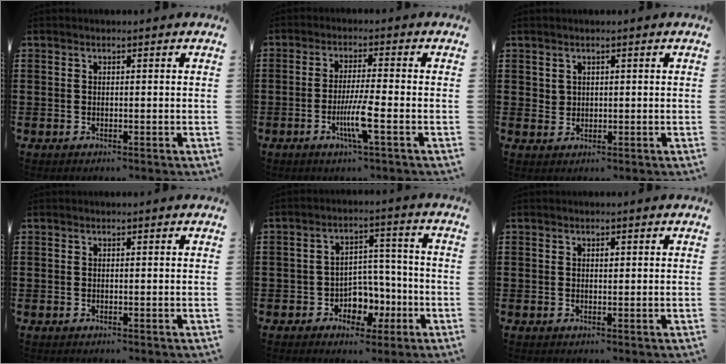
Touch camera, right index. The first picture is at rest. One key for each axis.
{"total": 6.2, "fx": -2.3, "fy": 0.1, "fz": 5.7, "tx": -0.115, "ty": -0.020, "tz": -0.044}
{"total": 1.4, "fx": 0.9, "fy": 1.1, "fz": 0.3, "tx": -0.008, "ty": 0.003, "tz": 0.018}
{"total": 0.0}
{"total": 5.9, "fx": -2.4, "fy": 4.8, "fz": 2.5, "tx": -0.042, "ty": 0.015, "tz": -0.041}
{"total": 0.8, "fx": 0.3, "fy": 0.5, "fz": 0.5, "tx": -0.012, "ty": 0.001, "tz": 0.006}